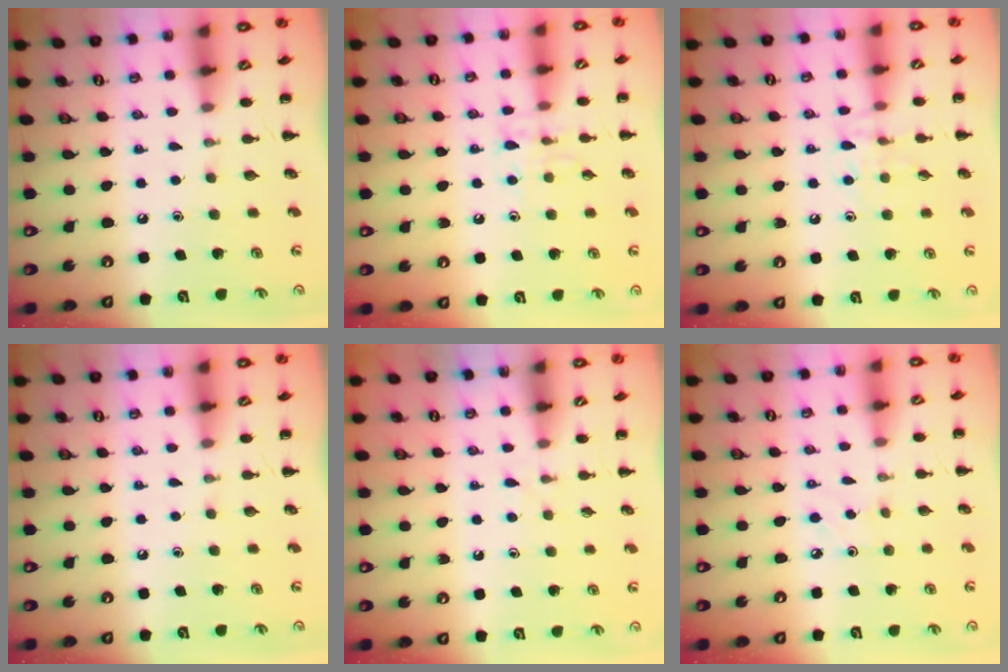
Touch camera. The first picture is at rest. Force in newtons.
{"total": 7.1, "press": 7.1, "slide": 0.5}
{"total": 8.4, "press": 8.2, "slide": 1.6}
{"total": 0.0}
{"total": 3.4, "press": 3.2, "slide": 1.2}
{"total": 2.5, "press": 2.3, "slide": 0.9}